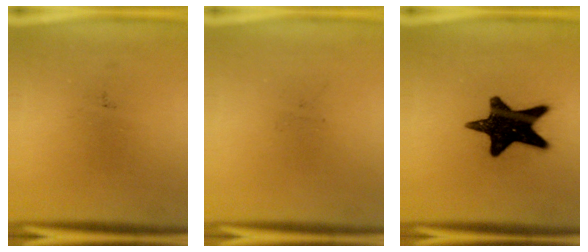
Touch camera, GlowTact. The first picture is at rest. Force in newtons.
{"total": 0.0}
{"total": 16.5}